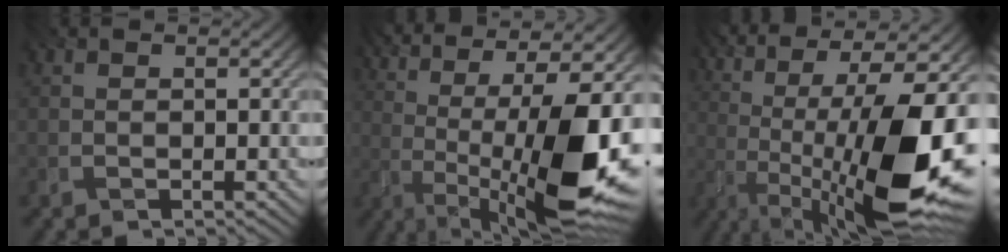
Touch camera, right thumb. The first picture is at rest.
{"total": 18.7, "force": [-1.9, 6.5, 17.5], "torque": [-0.262, -0.002, -0.038]}
{"total": 20.1, "force": [-3.0, 7.9, 18.3], "torque": [-0.279, -0.010, -0.057]}